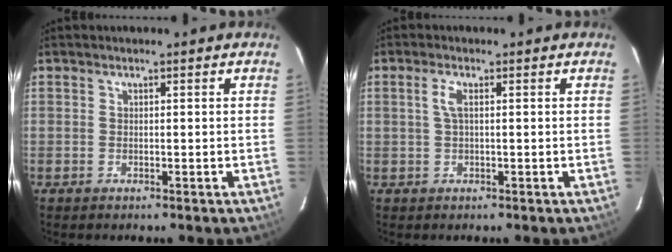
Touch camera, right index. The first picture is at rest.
{"total": 2.1, "force": [0.4, 0.4, 2.0], "torque": [-0.043, 0.003, 0.007]}